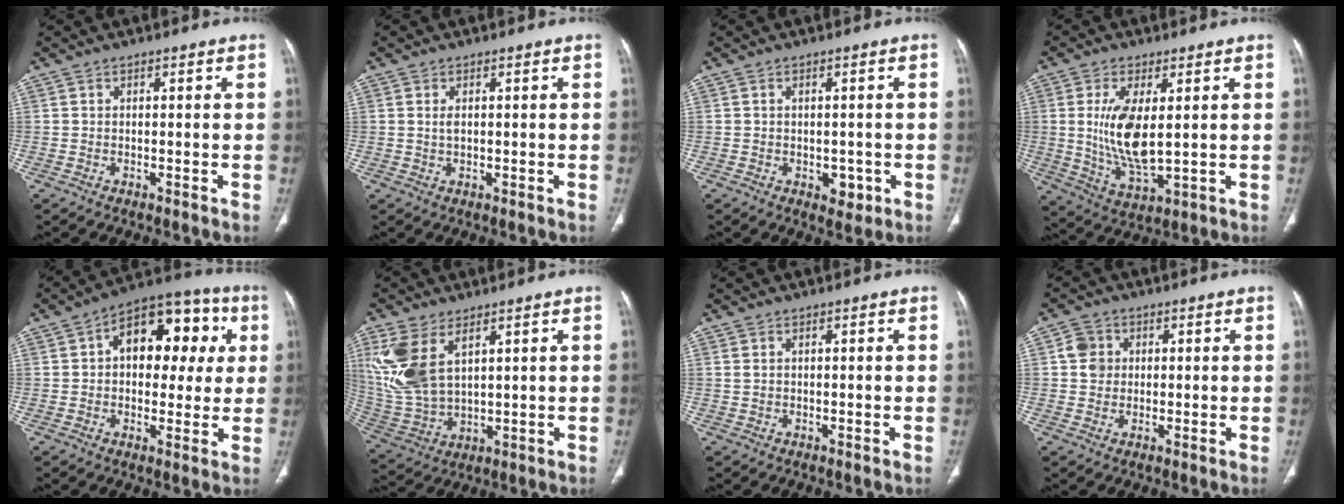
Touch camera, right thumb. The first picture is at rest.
{"total": 1.6, "force": [0.4, 0.8, 1.3], "torque": [-0.028, -0.001, 0.011]}
{"total": 3.4, "force": [-1.0, 2.3, 2.3], "torque": [-0.014, 0.002, -0.005]}
{"total": 11.4, "force": [1.5, 4.6, 10.3], "torque": [-0.208, -0.026, 0.040]}
{"total": 17.2, "force": [3.9, 10.5, 13.1], "torque": [-0.130, 0.030, 0.049]}
{"total": 13.9, "force": [5.8, 7.4, 10.2], "torque": [-0.230, -0.014, 0.137]}
{"total": 0.9, "force": [0.5, 0.5, 0.6], "torque": [-0.017, 0.009, 0.015]}
{"total": 4.2, "force": [0.8, 3.8, 1.7], "torque": [-0.015, 0.003, 0.012]}